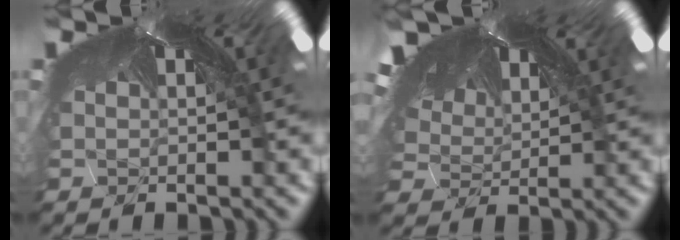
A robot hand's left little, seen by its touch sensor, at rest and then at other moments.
{"total": 1.8, "force": [-1.7, 0.4, 0.3], "torque": [-0.020, -0.024, -0.022]}